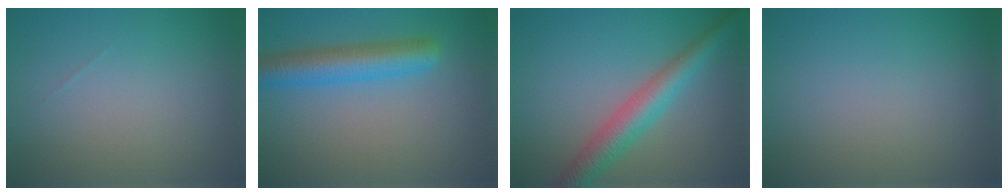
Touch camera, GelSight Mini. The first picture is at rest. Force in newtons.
{"total": 5.1, "press": 5.1, "slide": 0.1}
{"total": 4.8, "press": 4.8, "slide": 0.1}
{"total": 0.0}